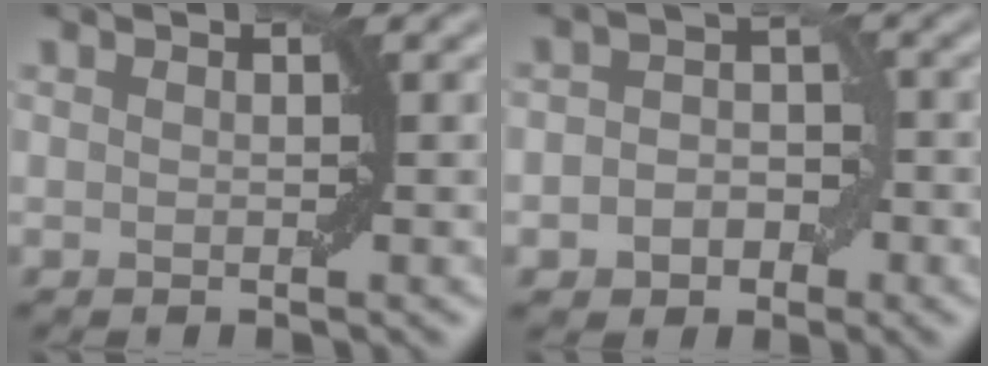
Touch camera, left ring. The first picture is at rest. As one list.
[{"total": 3.5, "force": [-1.3, 2.7, 1.8], "torque": [-0.007, 0.001, -0.031]}]